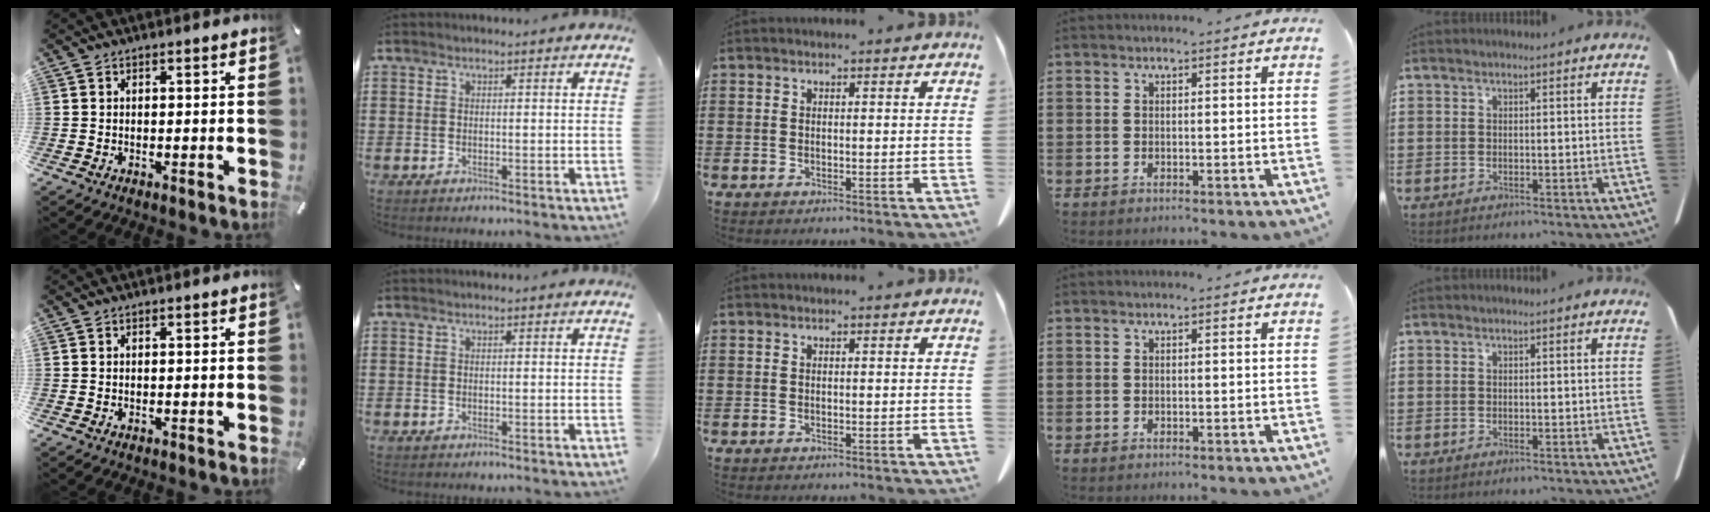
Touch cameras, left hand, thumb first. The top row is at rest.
{}